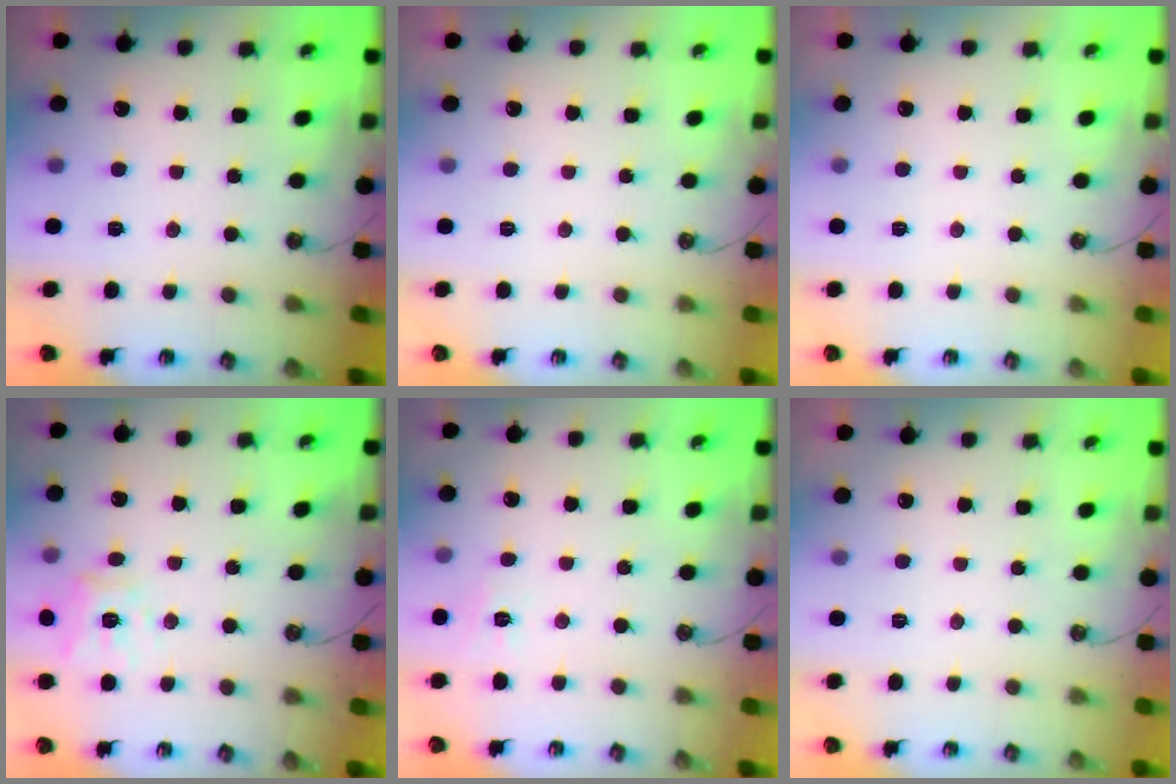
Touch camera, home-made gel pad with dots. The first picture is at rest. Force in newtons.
{"total": 0.0}
{"total": 0.0}
{"total": 12.1, "press": 12.0, "slide": 1.5}
{"total": 3.8, "press": 3.8, "slide": 0.6}
{"total": 0.0}